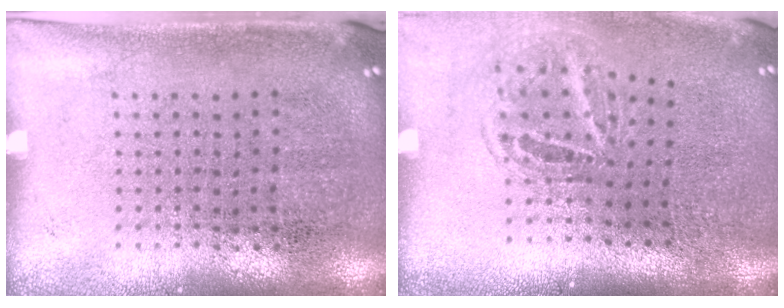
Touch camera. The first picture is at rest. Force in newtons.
{"total": 1.7, "press": 1.1, "slide": 1.3}